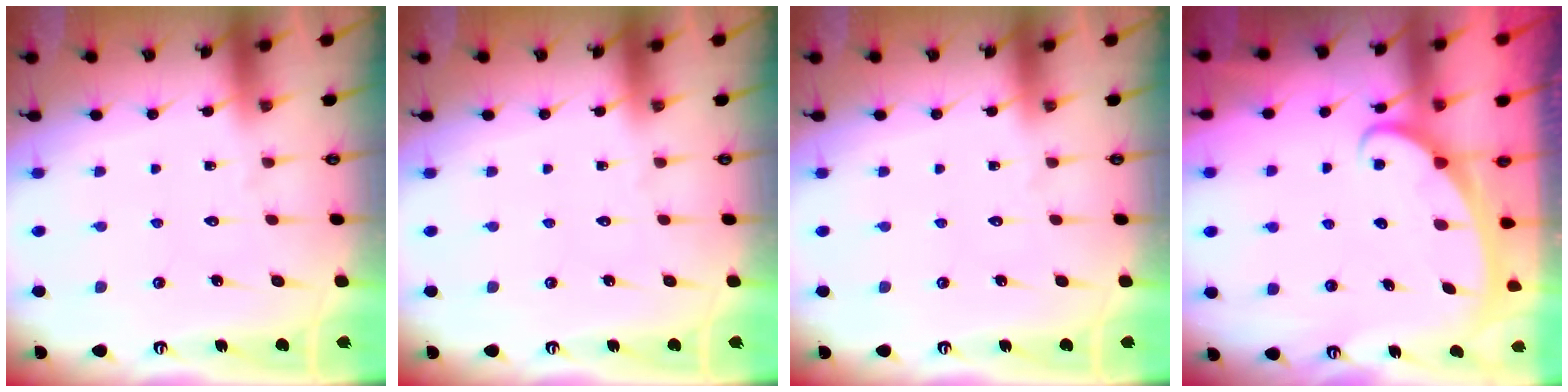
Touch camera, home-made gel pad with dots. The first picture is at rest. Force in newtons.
{"total": 0.0}
{"total": 0.0}
{"total": 2.6, "press": 2.6, "slide": 0.3}